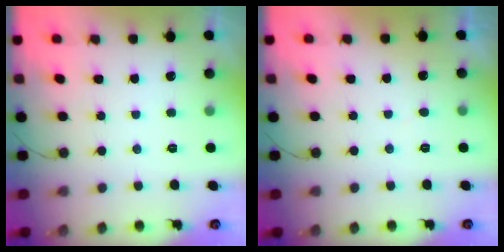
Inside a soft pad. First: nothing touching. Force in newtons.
{"total": 2.7, "press": 2.7, "slide": 0.2}